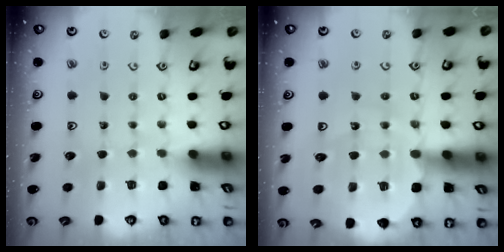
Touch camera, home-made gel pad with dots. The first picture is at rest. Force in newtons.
{"total": 10.7, "press": 10.4, "slide": 2.1}